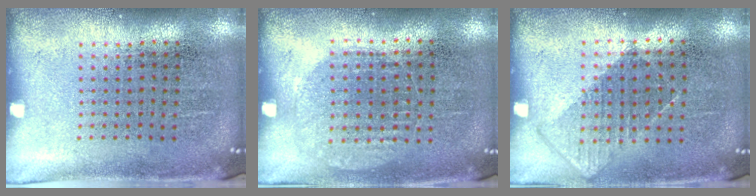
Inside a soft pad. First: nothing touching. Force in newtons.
{"total": 0.7, "press": 0.6, "slide": 0.2}
{"total": 0.8, "press": 0.8, "slide": 0.3}